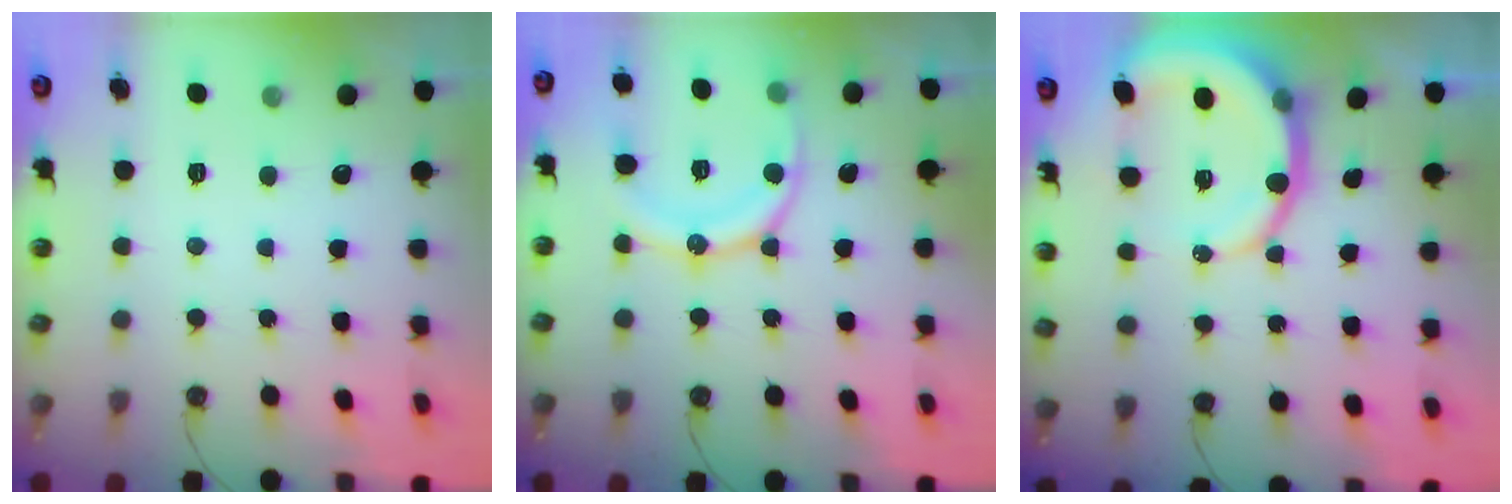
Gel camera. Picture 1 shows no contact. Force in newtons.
{"total": 13.4, "press": 13.4, "slide": 0.8}
{"total": 10.6, "press": 10.5, "slide": 1.3}